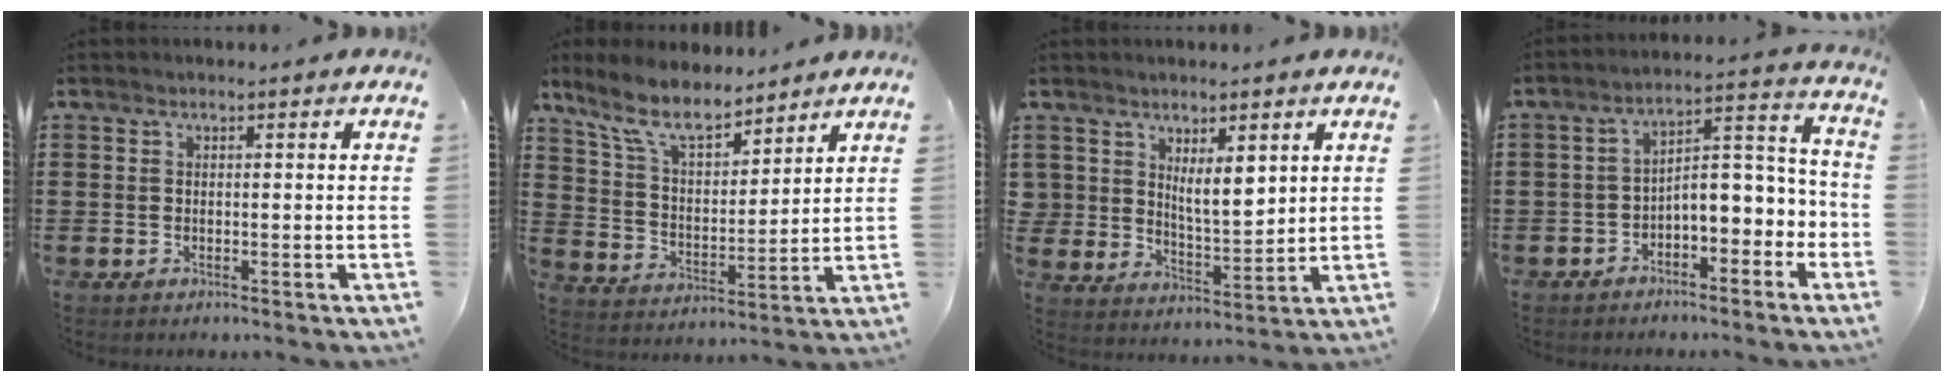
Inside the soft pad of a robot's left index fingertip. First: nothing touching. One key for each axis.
{"total": 9.3, "fx": 7.8, "fy": 2.6, "fz": 4.3, "tx": -0.112, "ty": -0.024, "tz": 0.143}
{"total": 5.5, "fx": 3.8, "fy": 2.8, "fz": 2.8, "tx": -0.054, "ty": -0.012, "tz": 0.066}
{"total": 4.7, "fx": -2.7, "fy": 2.3, "fz": 3.1, "tx": -0.066, "ty": -0.006, "tz": -0.061}